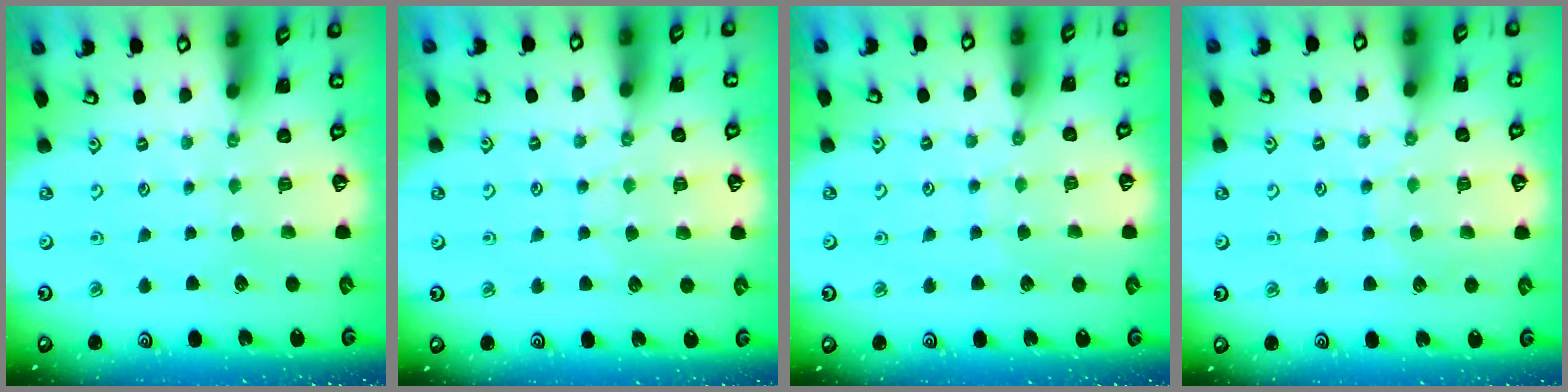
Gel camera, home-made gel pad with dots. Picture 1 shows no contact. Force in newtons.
{"total": 6.6, "press": 6.6, "slide": 0.6}
{"total": 5.6, "press": 5.6, "slide": 0.6}
{"total": 6.4, "press": 6.3, "slide": 0.6}